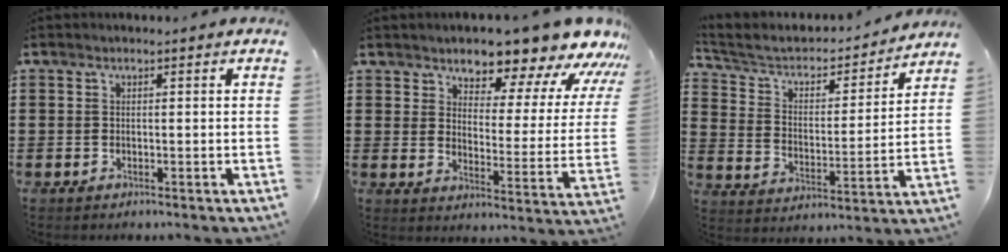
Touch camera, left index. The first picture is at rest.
{"total": 7.7, "force": [7.5, 1.3, 1.4], "torque": [-0.040, -0.069, 0.127]}
{"total": 4.4, "force": [3.6, 2.2, 1.5], "torque": [-0.054, -0.026, 0.052]}